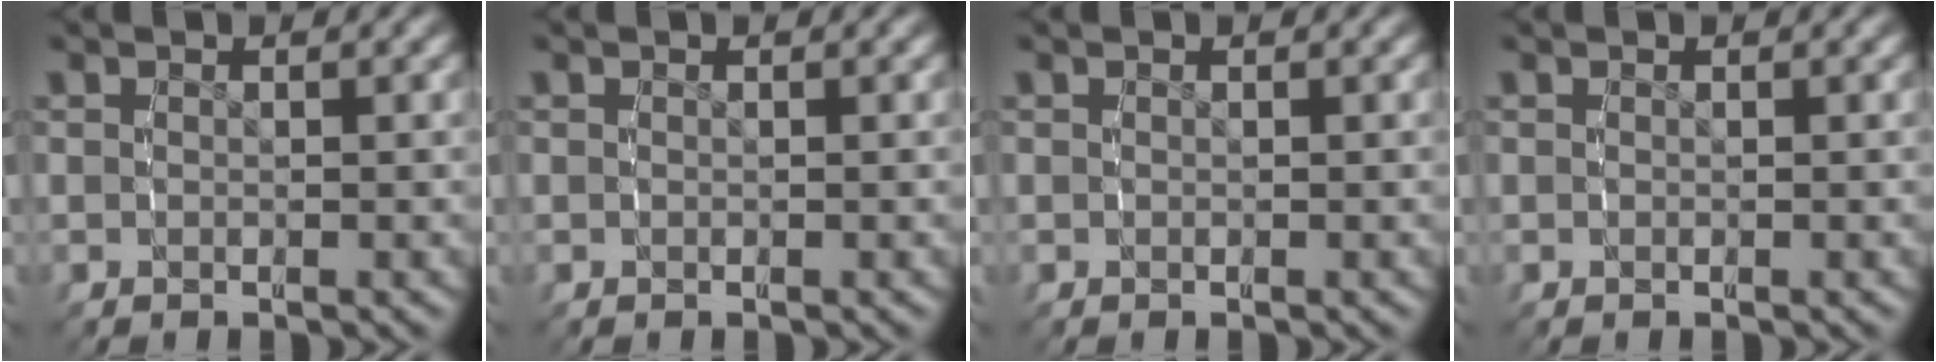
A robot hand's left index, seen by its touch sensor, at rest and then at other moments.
{"total": 0.0}
{"total": 0.0}
{"total": 0.0}